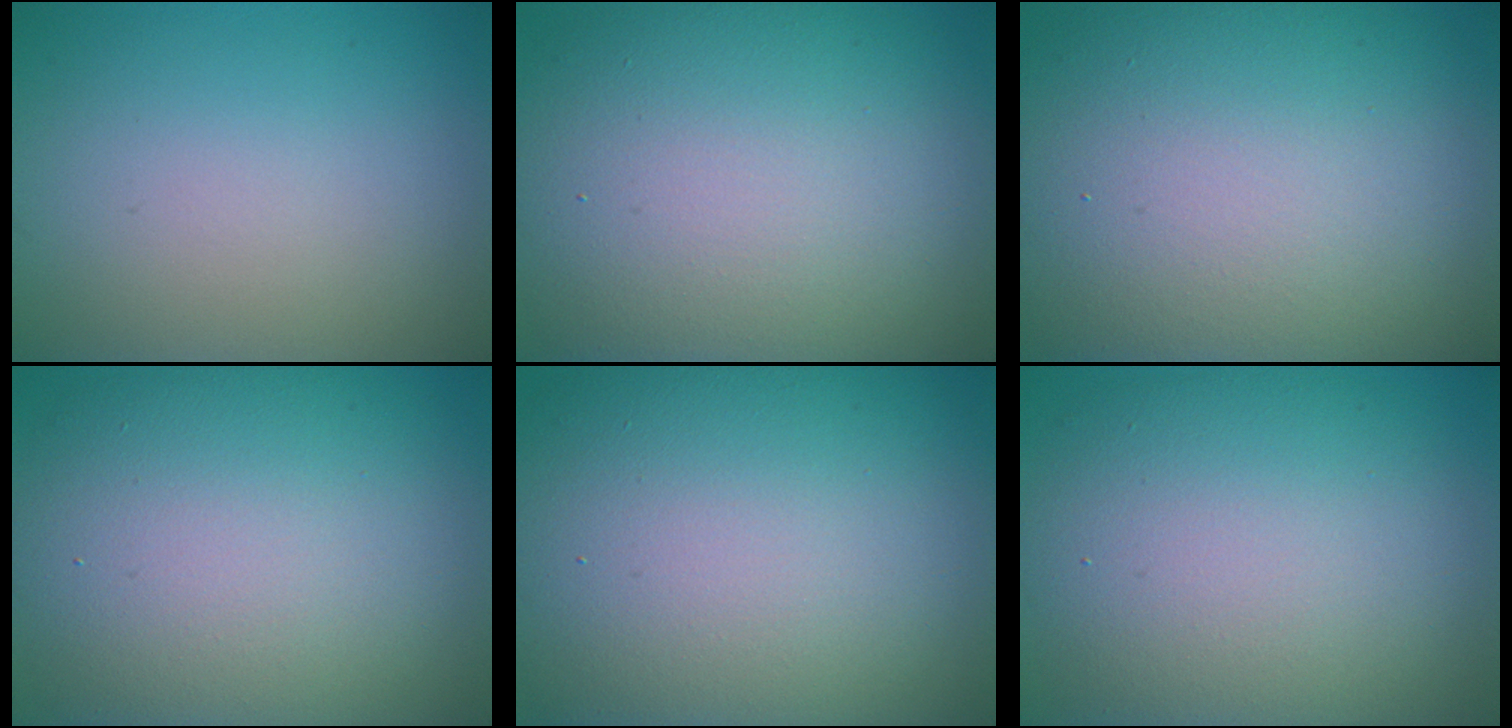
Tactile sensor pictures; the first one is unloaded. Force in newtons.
{"total": 16.1, "press": 16.1, "slide": 0.6}
{"total": 17.8, "press": 17.8, "slide": 0.7}
{"total": 14.7, "press": 14.6, "slide": 0.7}
{"total": 18.4, "press": 18.3, "slide": 1.2}
{"total": 12.1, "press": 12.1, "slide": 0.5}